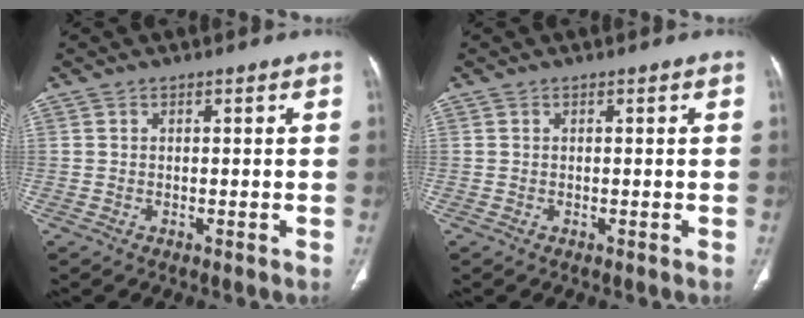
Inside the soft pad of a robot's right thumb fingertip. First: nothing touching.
{"total": 0.0}